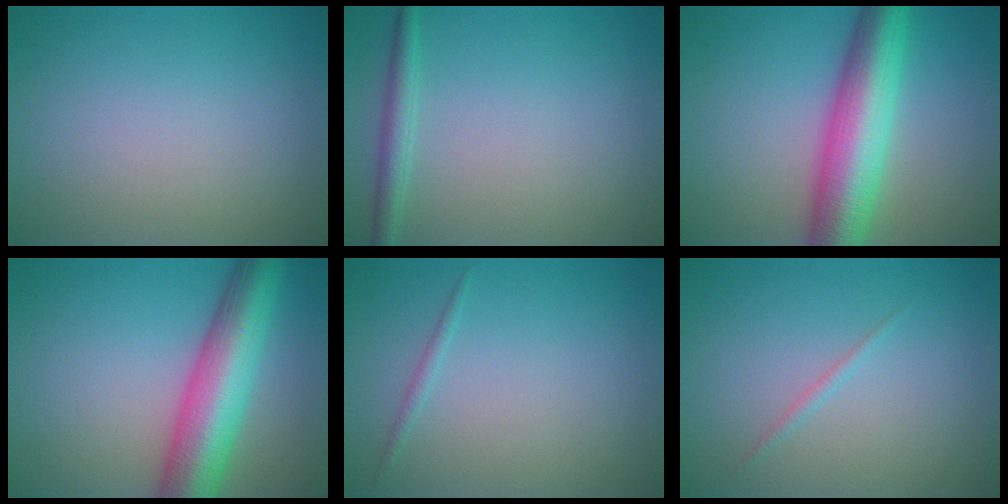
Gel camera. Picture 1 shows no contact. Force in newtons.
{"total": 2.0, "press": 2.0, "slide": 0.1}
{"total": 9.0, "press": 9.0, "slide": 0.1}
{"total": 9.3, "press": 9.3, "slide": 0.3}
{"total": 0.7, "press": 0.7, "slide": 0.0}
{"total": 0.6, "press": 0.6, "slide": 0.1}